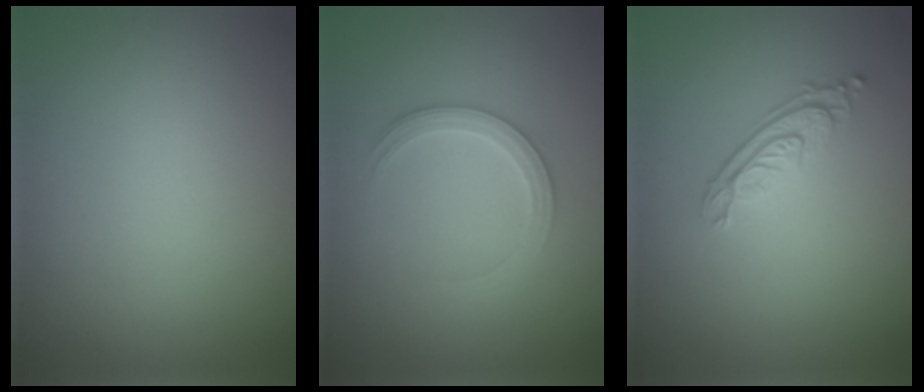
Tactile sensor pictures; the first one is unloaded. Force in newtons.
{"total": 2.5, "press": 2.5, "slide": 0.3}
{"total": 3.0, "press": 2.2, "slide": 2.0}